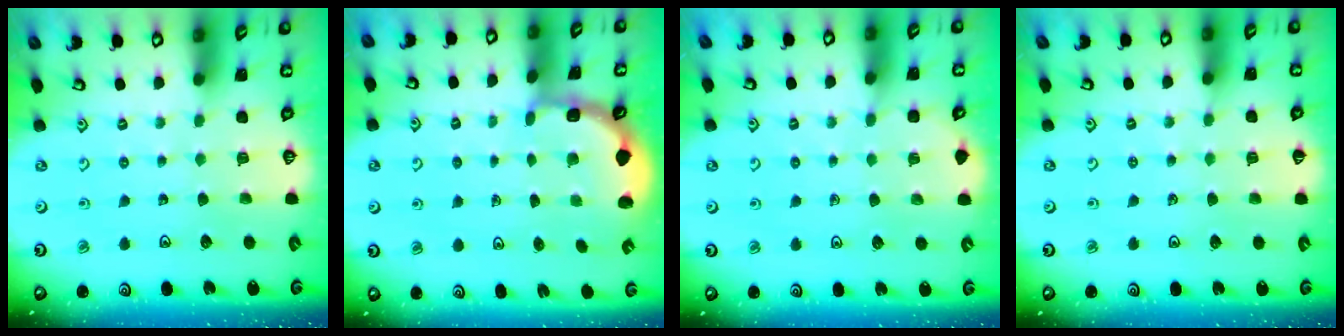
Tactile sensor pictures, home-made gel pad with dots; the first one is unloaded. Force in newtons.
{"total": 1.9, "press": 1.8, "slide": 0.4}
{"total": 3.8, "press": 3.7, "slide": 0.5}
{"total": 1.3, "press": 1.3, "slide": 0.2}